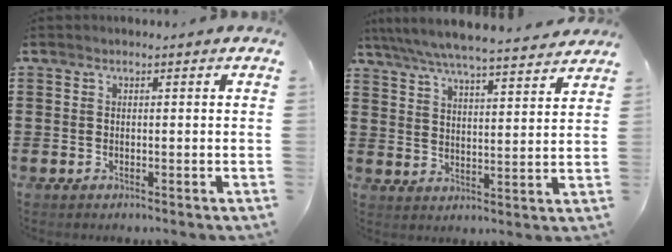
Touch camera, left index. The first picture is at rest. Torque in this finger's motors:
{"motor_torque": [1.24, -0.90, 1.05, 0.12]}